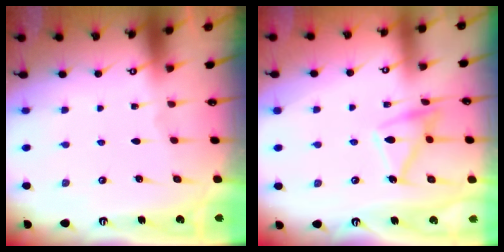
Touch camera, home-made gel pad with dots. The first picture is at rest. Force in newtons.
{"total": 14.0, "press": 14.0, "slide": 1.0}